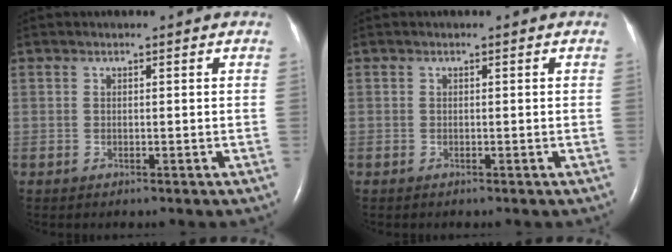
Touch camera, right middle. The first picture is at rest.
{"total": 0.0}